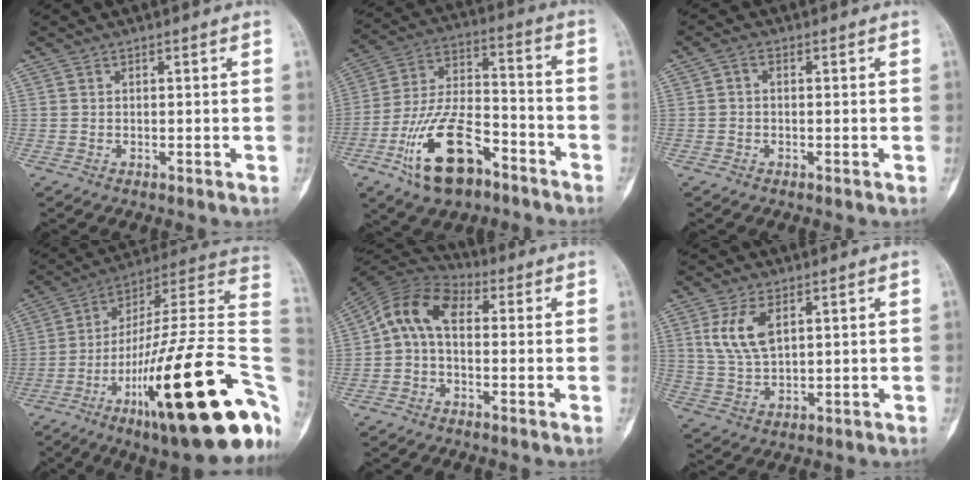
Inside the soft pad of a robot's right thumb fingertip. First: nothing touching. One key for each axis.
{"total": 17.7, "fx": -9.5, "fy": 8.5, "fz": 12.3, "tx": -0.221, "ty": 0.070, "tz": -0.167}
{"total": 1.6, "fx": 0.0, "fy": 1.0, "fz": 1.2, "tx": -0.017, "ty": 0.005, "tz": -0.005}
{"total": 33.5, "fx": -11.4, "fy": 7.7, "fz": 30.6, "tx": -0.384, "ty": 0.066, "tz": -0.180}
{"total": 9.7, "fx": 0.4, "fy": 6.1, "fz": 7.6, "tx": -0.133, "ty": 0.030, "tz": -0.011}
{"total": 7.8, "fx": 3.0, "fy": 3.9, "fz": 6.0, "tx": -0.115, "ty": -0.007, "tz": 0.067}